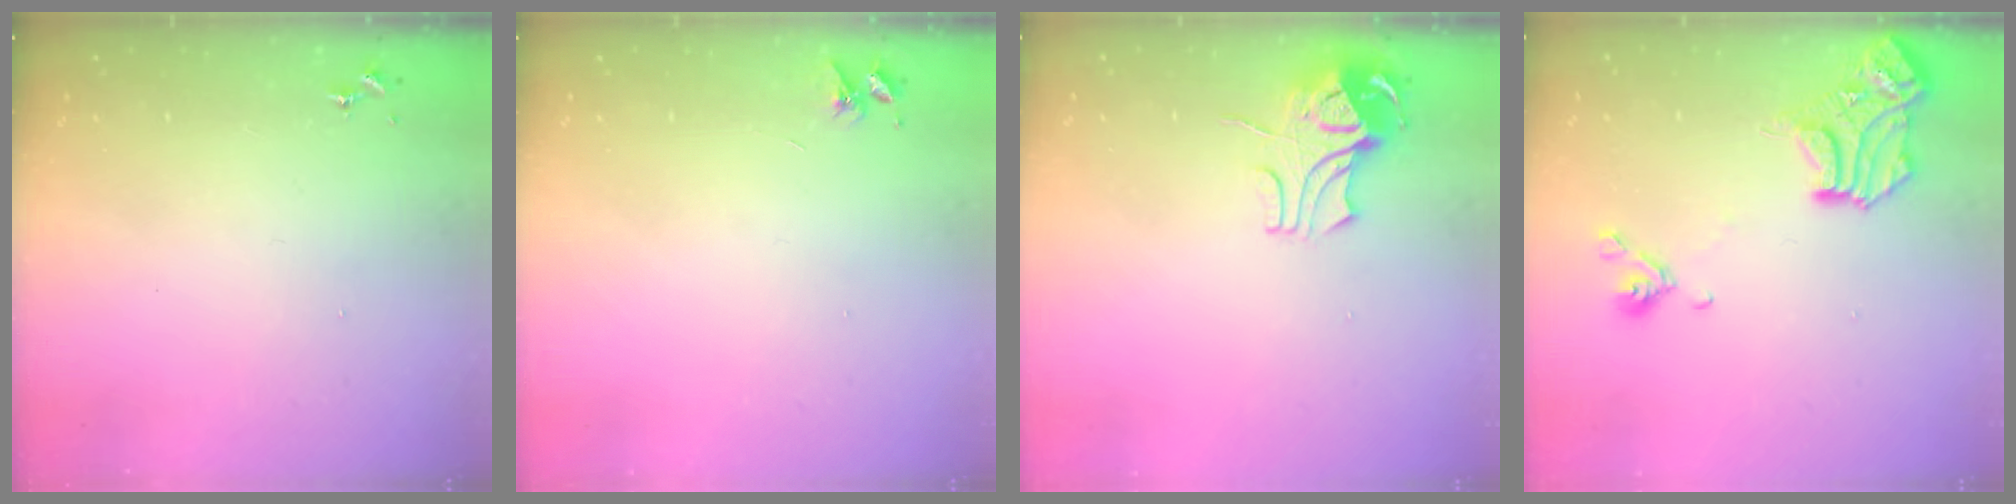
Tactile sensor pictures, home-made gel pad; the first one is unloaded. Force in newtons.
{"total": 3.6, "press": 3.6, "slide": 0.5}
{"total": 9.4, "press": 9.4, "slide": 1.1}
{"total": 14.9, "press": 14.8, "slide": 1.2}